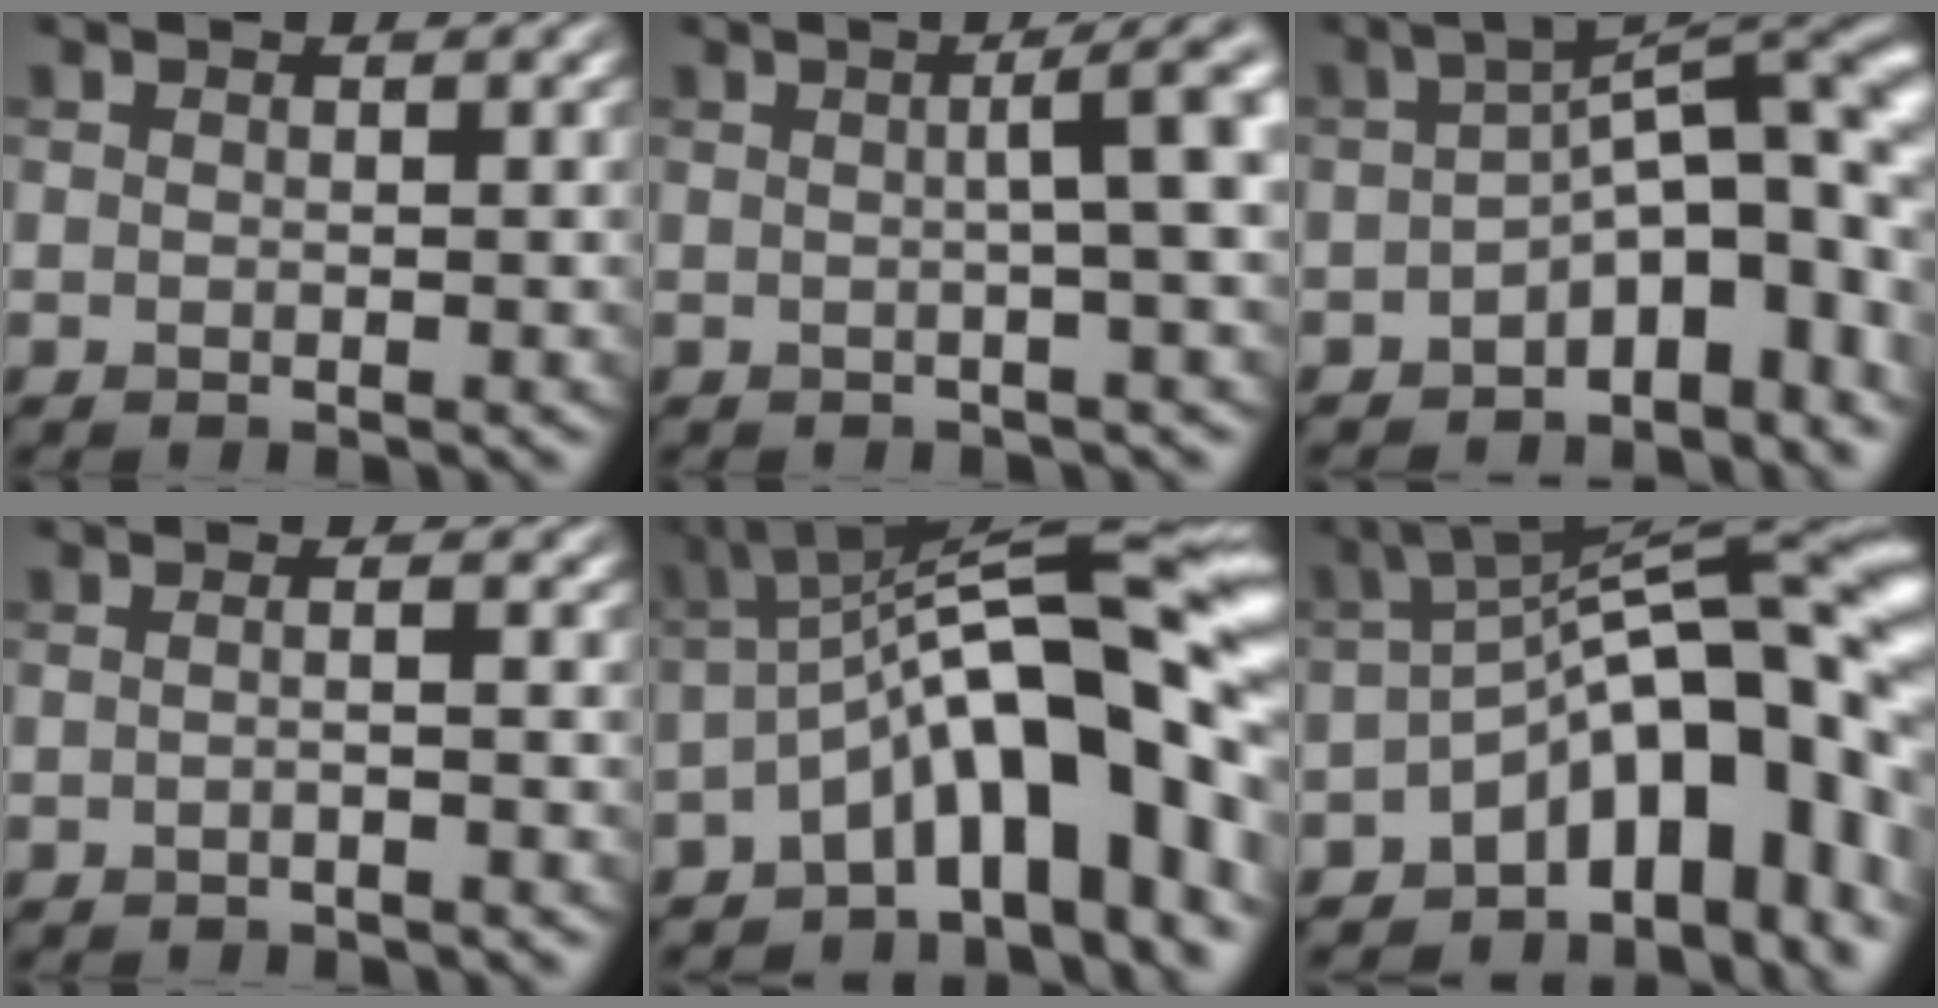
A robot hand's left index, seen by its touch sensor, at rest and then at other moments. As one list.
[{"total": 5.8, "force": [0.7, 1.4, 5.5], "torque": [-0.055, 0.017, 0.009]}, {"total": 10.4, "force": [-3.1, 4.2, 9.0], "torque": [-0.108, 0.017, -0.058]}, {"total": 1.6, "force": [-0.3, 0.5, 1.5], "torque": [-0.015, -0.003, -0.016]}, {"total": 14.1, "force": [-2.9, 4.0, 13.2], "torque": [-0.171, 0.027, -0.052]}, {"total": 13.9, "force": [-4.8, 5.8, 11.7], "torque": [-0.136, 0.009, -0.074]}]